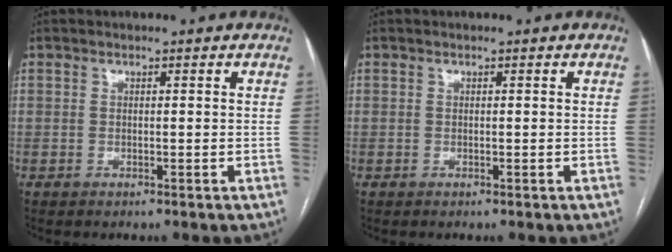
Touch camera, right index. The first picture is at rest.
{"total": 0.0}